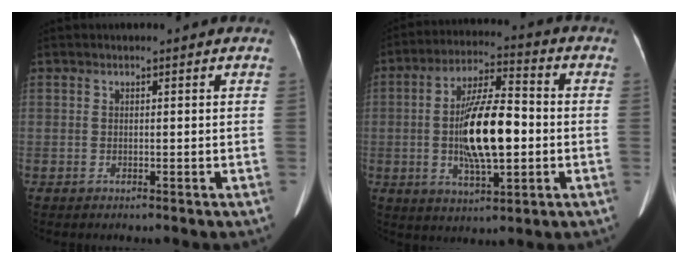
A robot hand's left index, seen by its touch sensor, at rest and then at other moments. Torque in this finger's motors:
{"motor_torque": [2.07, 0.06, 0.80, 0.08]}